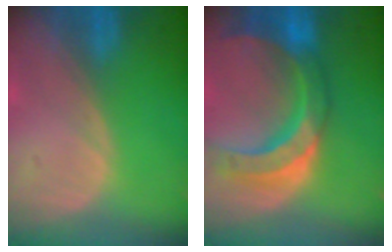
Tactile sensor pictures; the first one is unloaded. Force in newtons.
{"total": 11.4, "press": 9.6, "slide": 6.0}